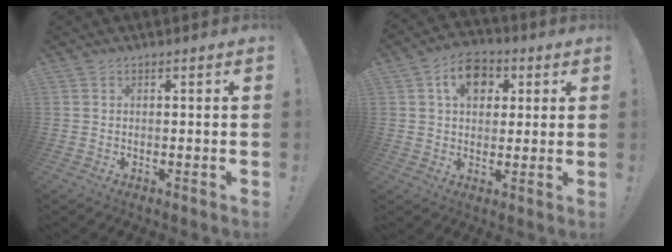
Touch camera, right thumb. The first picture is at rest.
{"total": 10.2, "force": [3.6, 7.5, 5.9], "torque": [-0.084, 0.003, 0.065]}